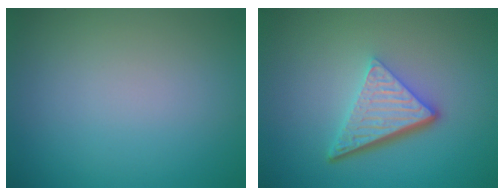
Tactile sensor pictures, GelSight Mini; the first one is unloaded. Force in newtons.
{"total": 5.3, "press": 3.6, "slide": 3.8}